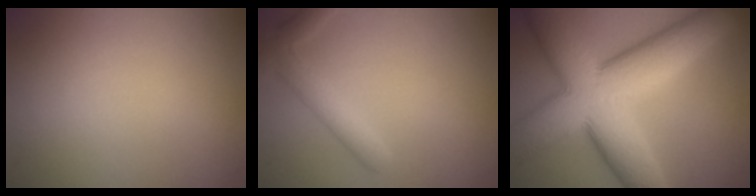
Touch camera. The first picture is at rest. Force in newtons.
{"total": 3.0, "press": 3.0, "slide": 0.2}
{"total": 12.5, "press": 12.5, "slide": 0.7}